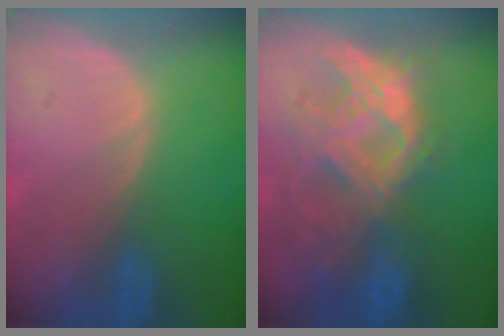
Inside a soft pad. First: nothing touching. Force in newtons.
{"total": 10.5, "press": 9.2, "slide": 5.0}